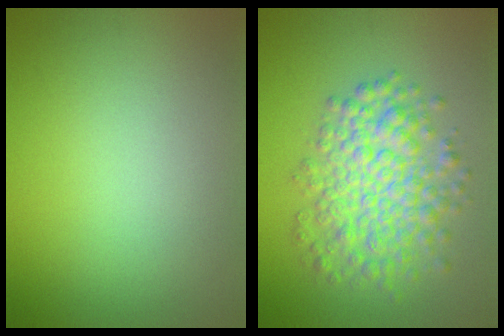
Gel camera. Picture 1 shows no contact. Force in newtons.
{"total": 5.9, "press": 5.9, "slide": 0.2}